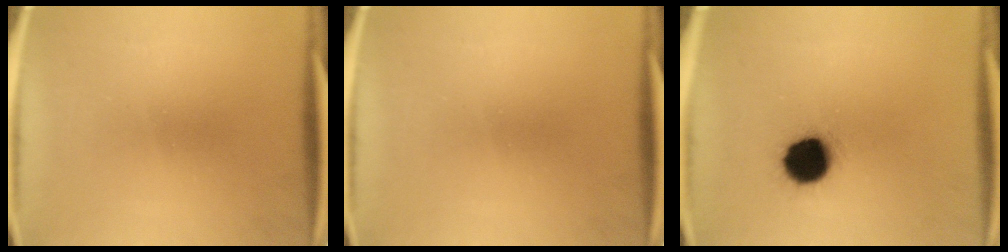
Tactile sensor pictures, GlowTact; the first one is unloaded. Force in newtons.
{"total": 0.0}
{"total": 12.3}